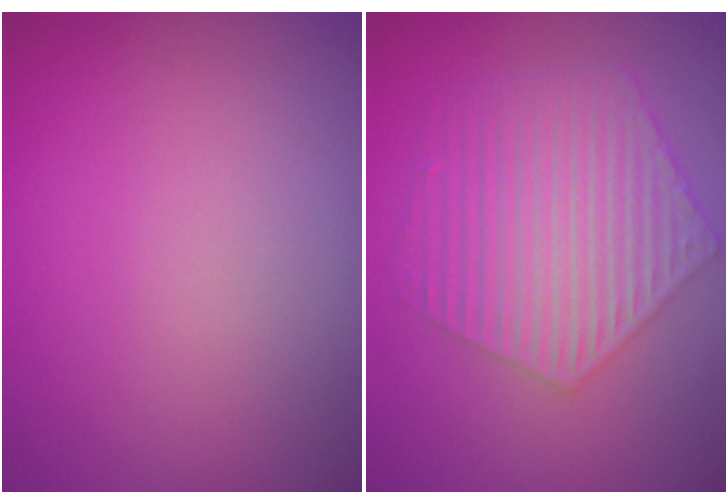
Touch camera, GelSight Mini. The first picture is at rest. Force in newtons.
{"total": 6.0, "press": 4.3, "slide": 4.1}